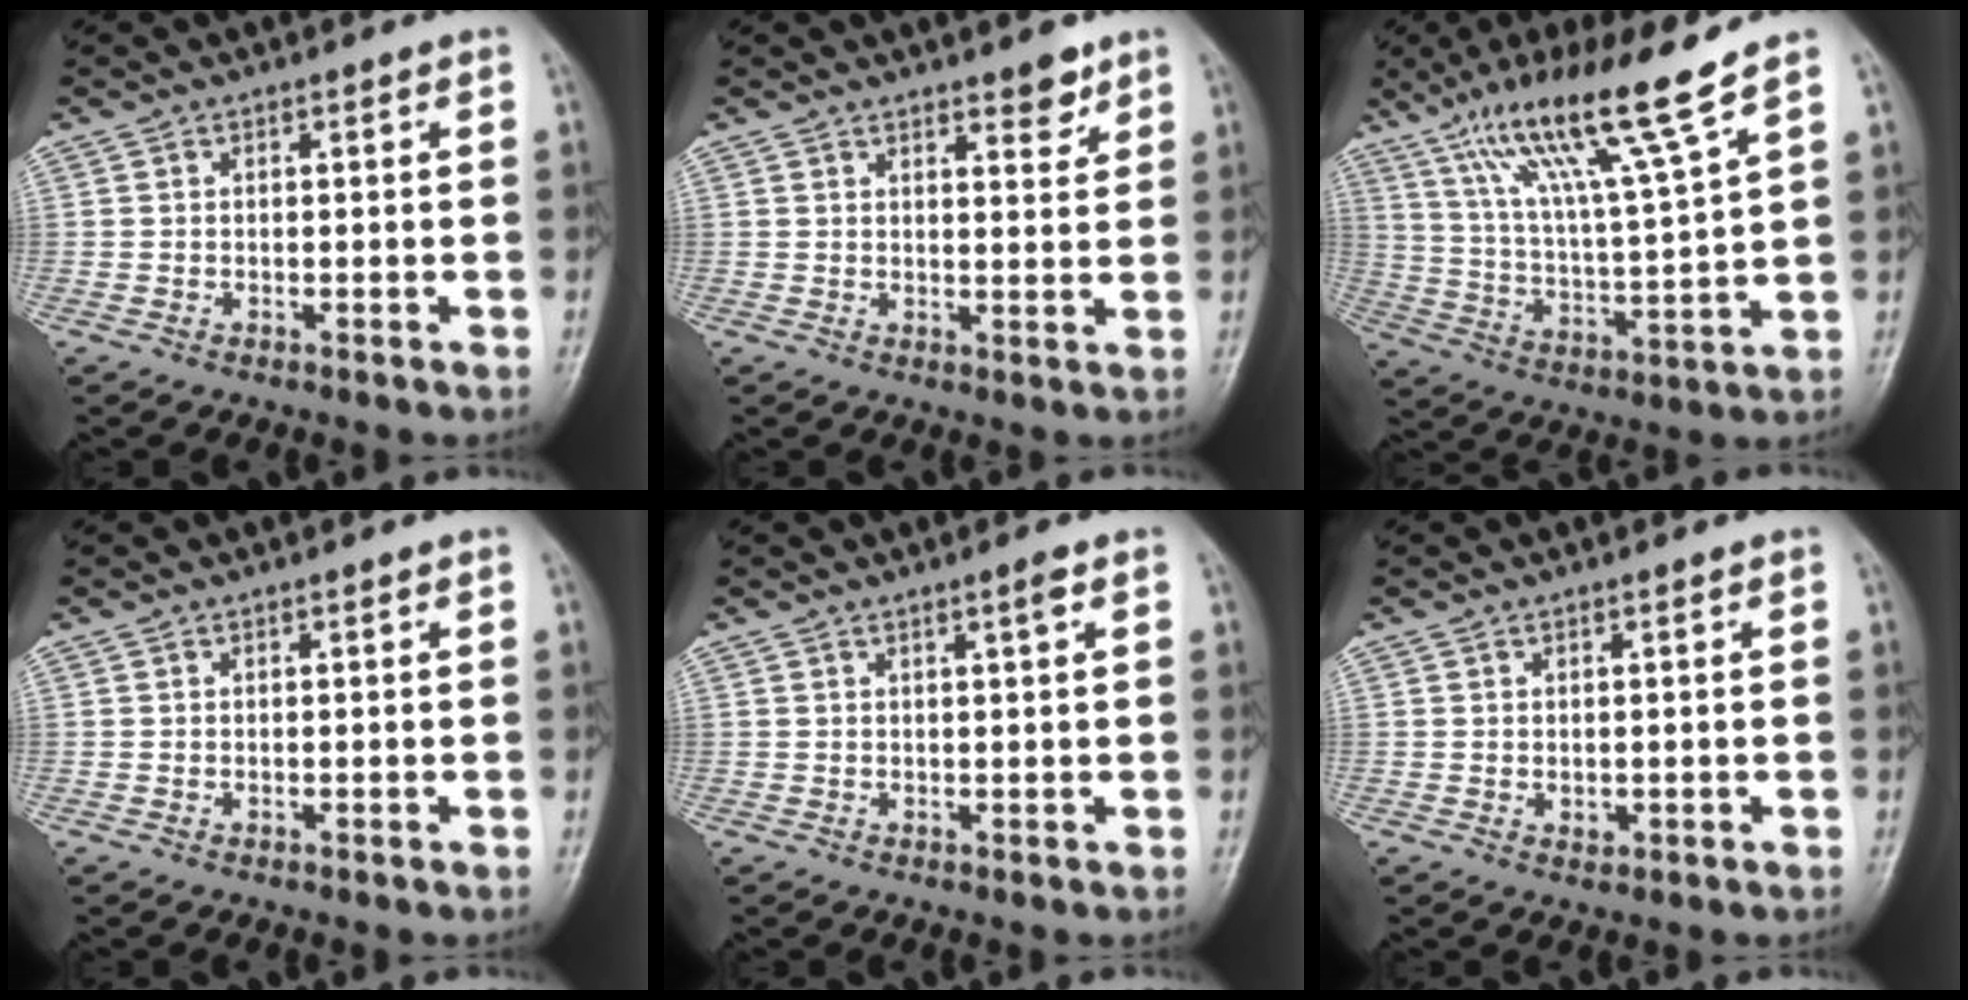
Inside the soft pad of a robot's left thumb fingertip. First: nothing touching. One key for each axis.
{"total": 4.0, "fx": 3.0, "fy": 1.4, "fz": 2.3, "tx": -0.017, "ty": -0.020, "tz": 0.041}
{"total": 15.8, "fx": 11.0, "fy": -0.2, "fz": 11.3, "tx": -0.195, "ty": -0.056, "tz": 0.199}
{"total": 0.0}
{"total": 1.6, "fx": 0.9, "fy": 0.0, "fz": 1.4, "tx": -0.022, "ty": -0.003, "tz": 0.014}
{"total": 1.4, "fx": 0.1, "fy": 1.0, "fz": 1.0, "tx": -0.012, "ty": -0.003, "tz": 0.006}